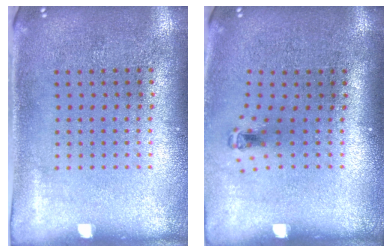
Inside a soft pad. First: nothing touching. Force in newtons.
{"total": 0.8, "press": 0.4, "slide": 0.7}